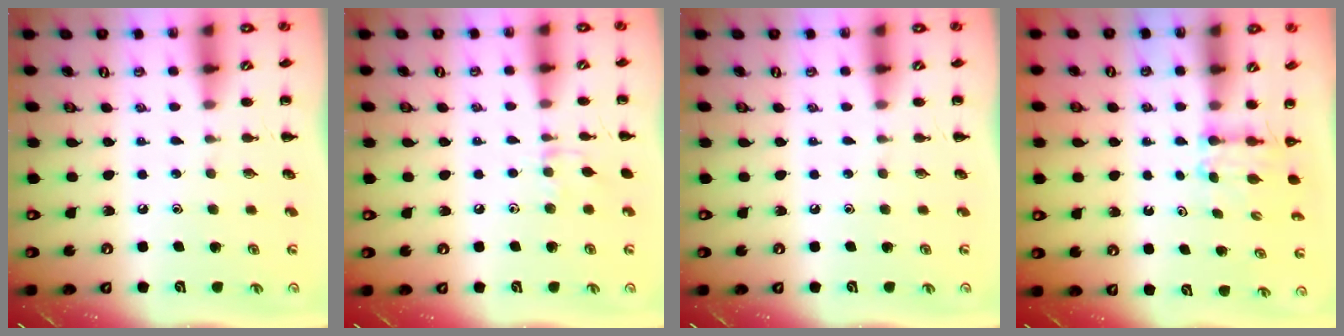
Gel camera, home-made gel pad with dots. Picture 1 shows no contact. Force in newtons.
{"total": 6.3, "press": 6.1, "slide": 1.6}
{"total": 0.0}
{"total": 2.7, "press": 2.5, "slide": 1.1}